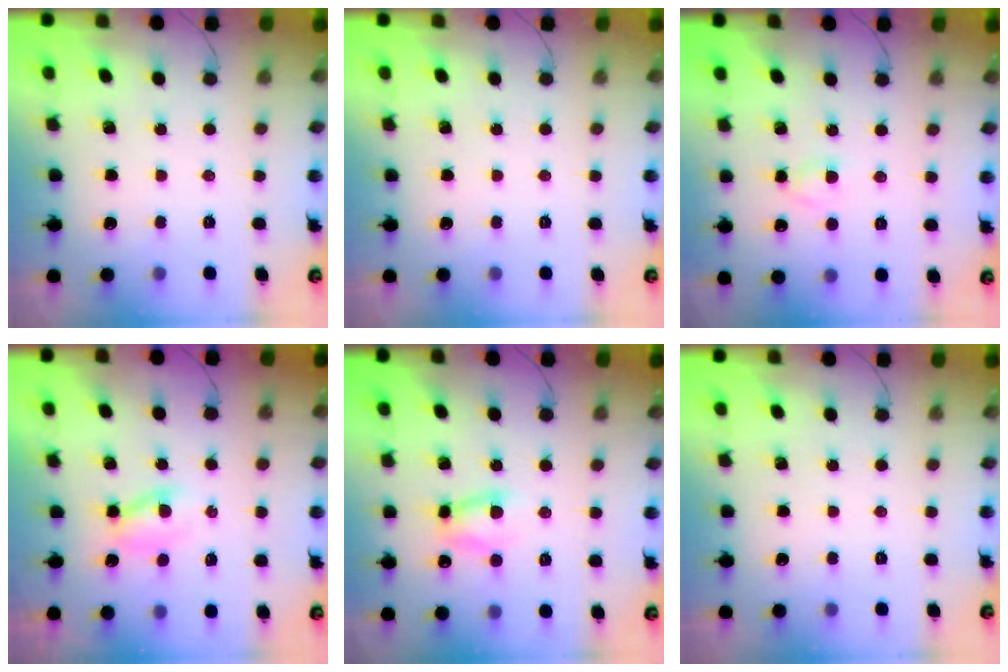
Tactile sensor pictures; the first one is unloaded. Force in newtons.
{"total": 0.0}
{"total": 2.5, "press": 2.3, "slide": 1.1}
{"total": 2.3, "press": 2.0, "slide": 1.1}
{"total": 5.7, "press": 5.7, "slide": 0.1}
{"total": 0.0}